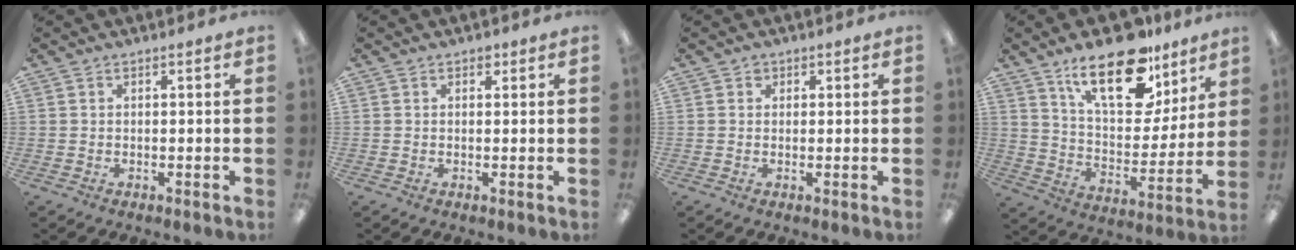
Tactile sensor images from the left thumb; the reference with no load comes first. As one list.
[{"total": 1.3, "force": [0.7, 0.9, 0.5], "torque": [-0.002, 0.000, 0.011]}, {"total": 1.2, "force": [0.4, 1.1, 0.3], "torque": [0.001, 0.001, 0.005]}, {"total": 21.8, "force": [14.1, 10.0, 13.3], "torque": [-0.209, -0.075, 0.241]}]